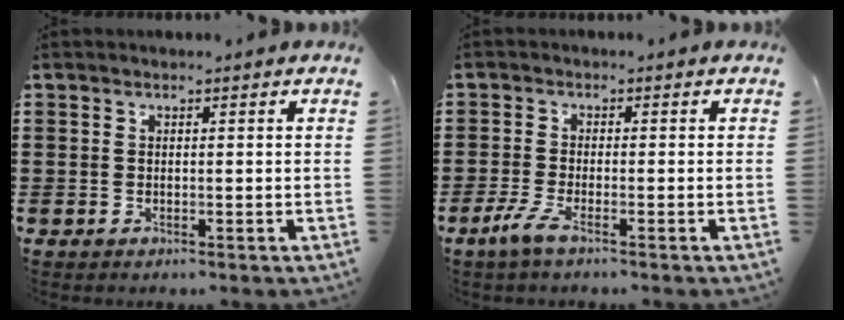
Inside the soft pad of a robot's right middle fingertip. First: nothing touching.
{"total": 3.4, "force": [-2.0, 0.5, 2.8], "torque": [-0.073, -0.011, -0.043]}